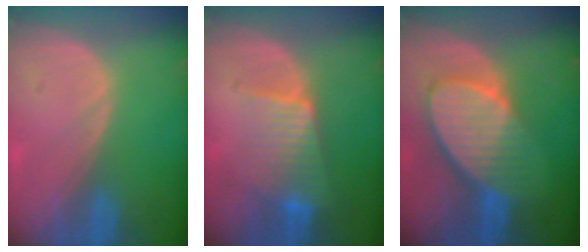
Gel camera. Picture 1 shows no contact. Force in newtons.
{"total": 6.5, "press": 6.1, "slide": 2.3}
{"total": 9.3, "press": 8.3, "slide": 4.3}